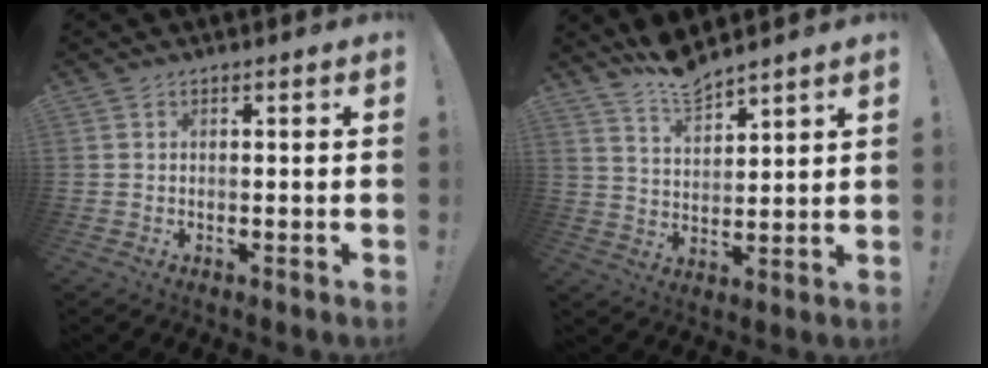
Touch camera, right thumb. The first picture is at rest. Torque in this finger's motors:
{"motor_torque": [-0.56, 0.44, 0.67, 0.54, 0.00]}